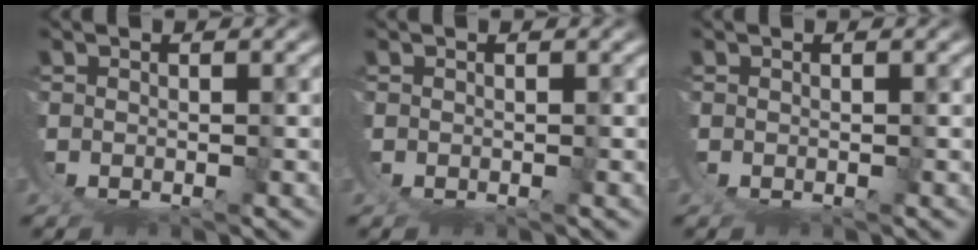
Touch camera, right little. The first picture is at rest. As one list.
[{"total": 0.0}, {"total": 0.0}]